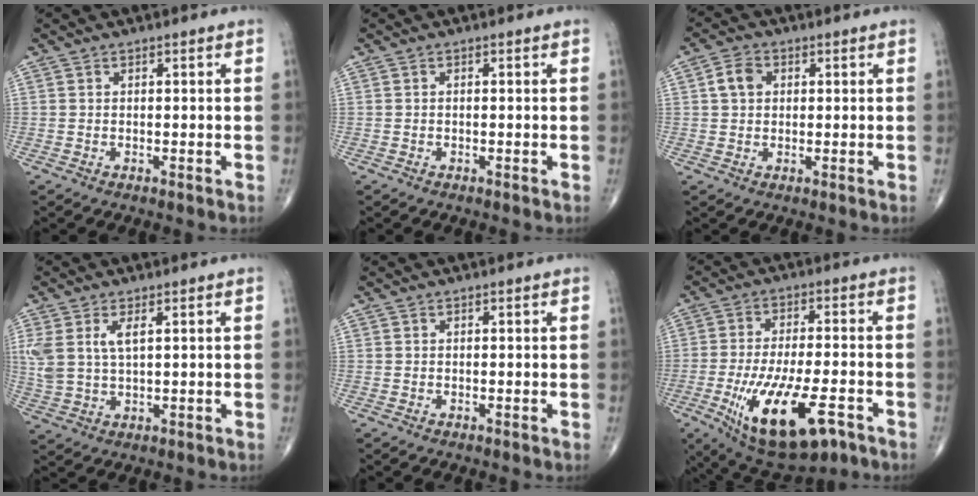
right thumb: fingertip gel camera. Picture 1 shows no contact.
{"total": 0.0}
{"total": 4.0, "force": [0.9, 3.1, 2.4], "torque": [-0.039, 0.006, 0.013]}
{"total": 6.8, "force": [2.2, 3.1, 5.6], "torque": [-0.133, 0.001, 0.052]}
{"total": 0.0}
{"total": 18.0, "force": [-7.6, 6.7, 14.8], "torque": [-0.273, 0.006, -0.109]}